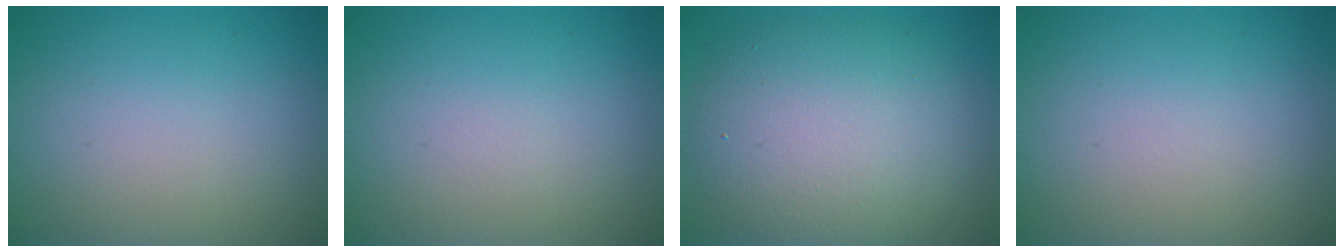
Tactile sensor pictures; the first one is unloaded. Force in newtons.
{"total": 0.0}
{"total": 8.6, "press": 8.6, "slide": 0.2}
{"total": 0.0}